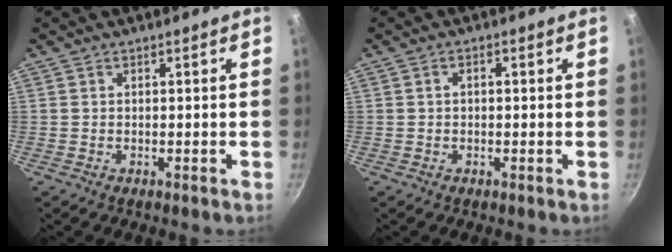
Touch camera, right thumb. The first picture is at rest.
{"total": 1.5, "force": [0.1, 0.9, 1.1], "torque": [-0.022, 0.009, 0.000]}